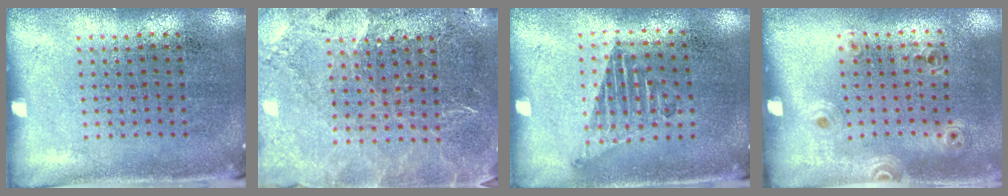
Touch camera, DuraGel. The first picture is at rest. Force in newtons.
{"total": 3.6, "press": 3.2, "slide": 1.6}
{"total": 1.2, "press": 1.0, "slide": 0.6}
{"total": 1.1, "press": 0.9, "slide": 0.7}